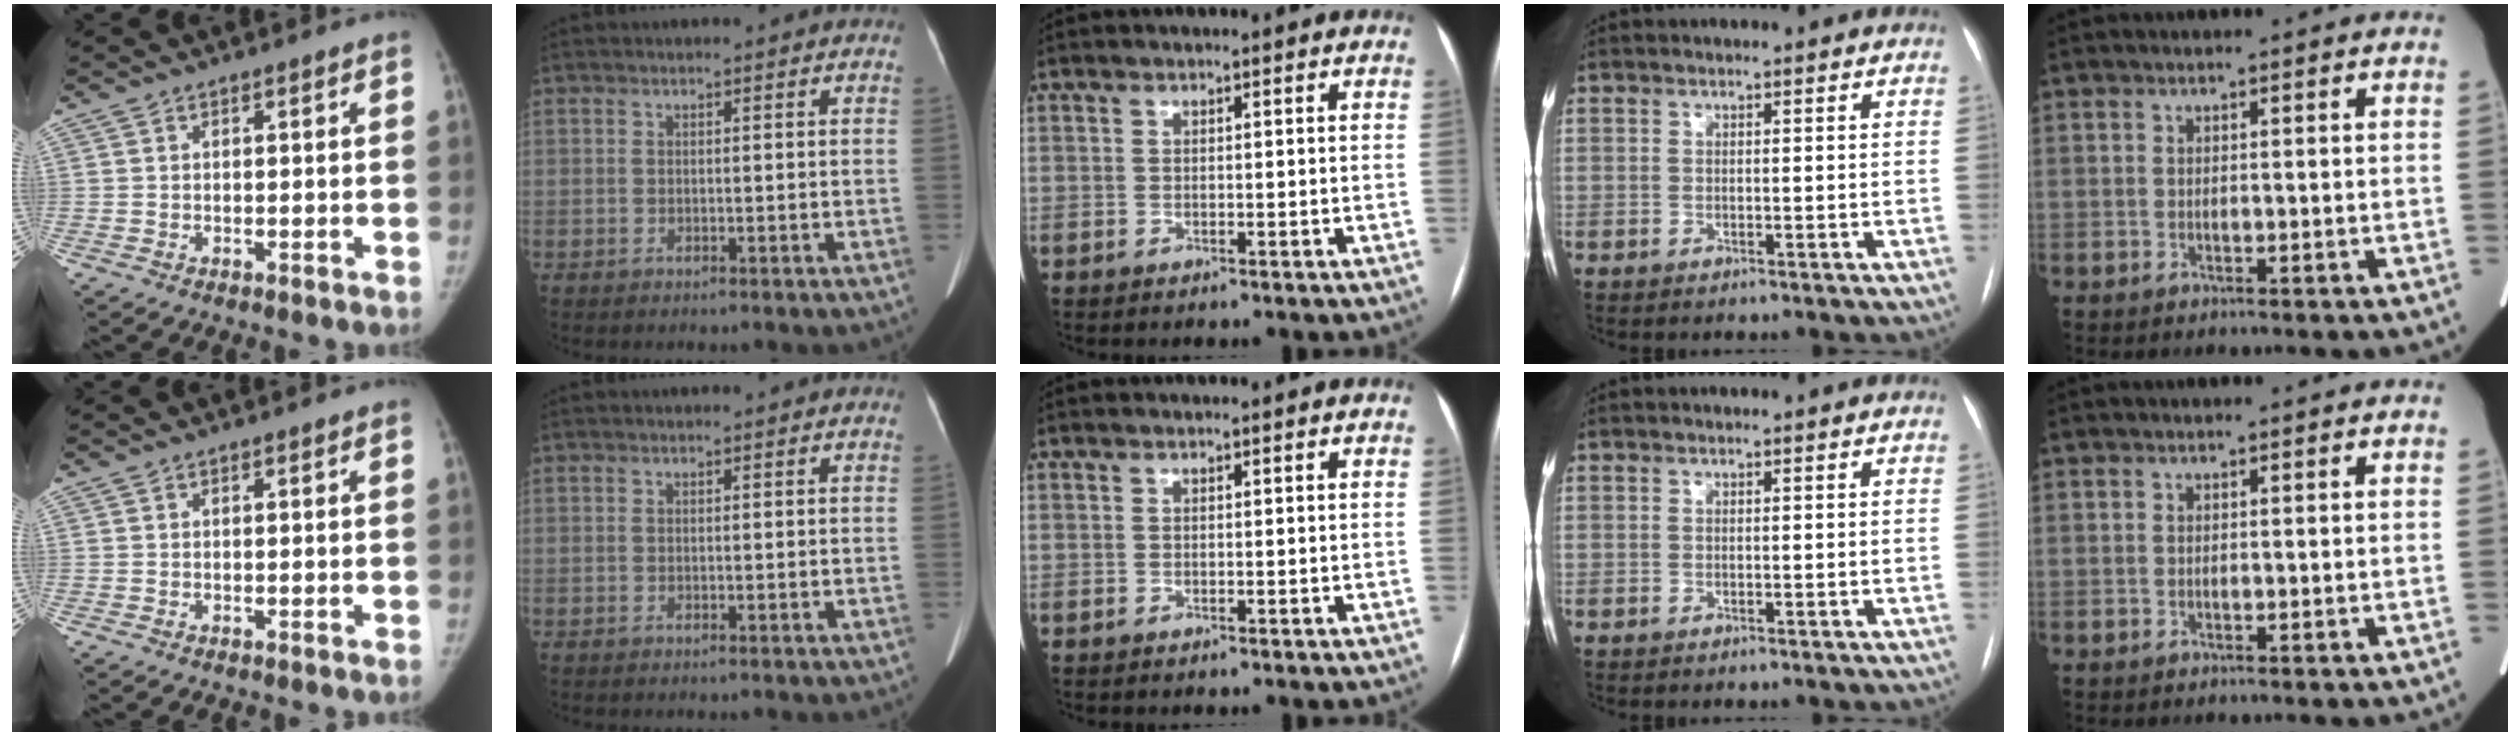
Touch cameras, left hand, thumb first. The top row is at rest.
{}